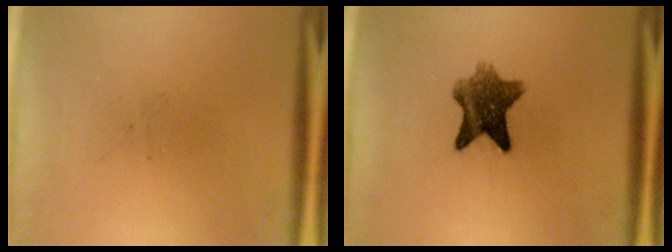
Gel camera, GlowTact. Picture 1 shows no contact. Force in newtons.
{"total": 7.9}